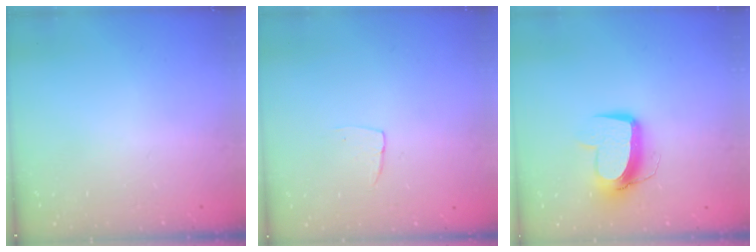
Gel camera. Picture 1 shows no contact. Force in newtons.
{"total": 3.7, "press": 3.7, "slide": 0.2}
{"total": 11.1, "press": 11.0, "slide": 1.4}